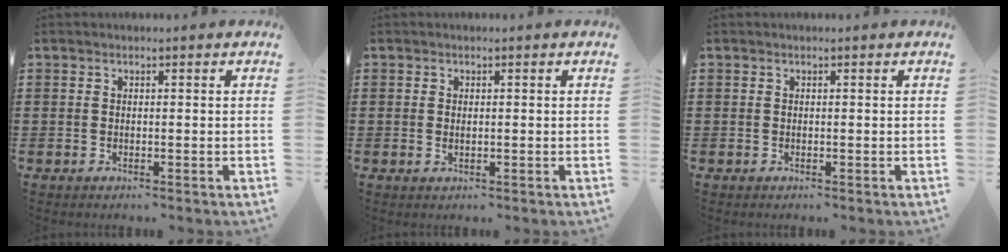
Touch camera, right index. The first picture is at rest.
{"total": 0.6, "force": [0.2, 0.4, 0.5], "torque": [-0.011, 0.002, 0.003]}
{"total": 0.0}